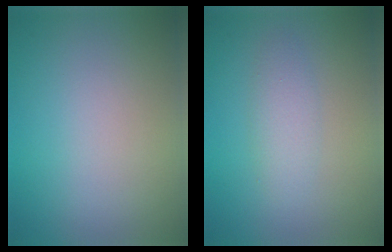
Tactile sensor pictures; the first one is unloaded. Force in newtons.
{"total": 2.0, "press": 2.0, "slide": 0.0}